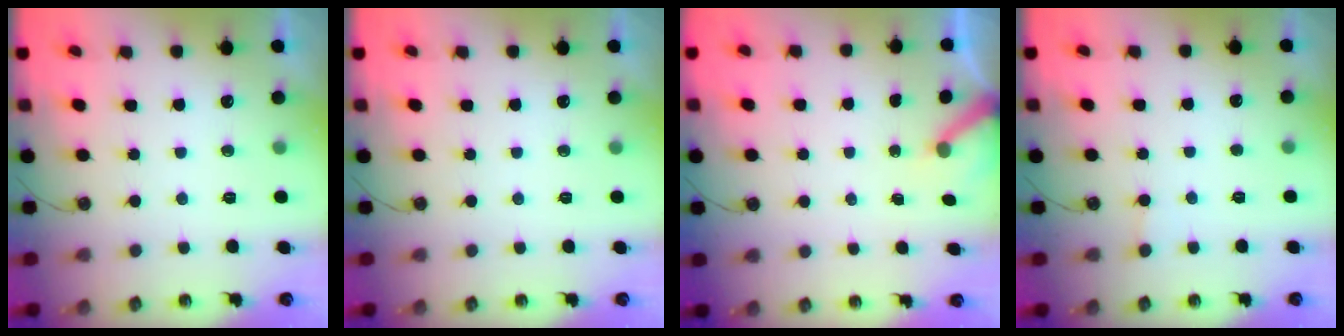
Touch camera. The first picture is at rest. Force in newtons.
{"total": 0.0}
{"total": 3.2, "press": 3.1, "slide": 0.3}
{"total": 1.7, "press": 1.7, "slide": 0.3}